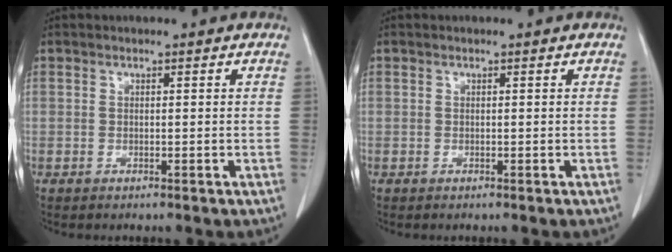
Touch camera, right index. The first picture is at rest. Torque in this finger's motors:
{"motor_torque": [-0.06, 0.00, -0.02, -0.02]}